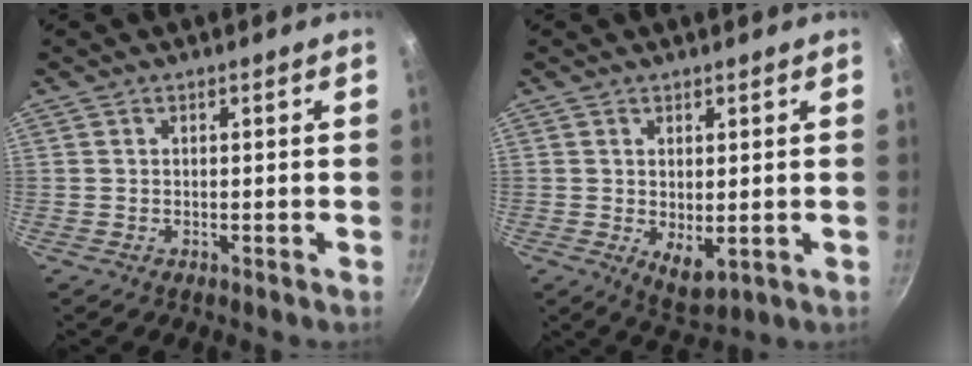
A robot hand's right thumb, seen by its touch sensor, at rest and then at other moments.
{"total": 5.3, "force": [0.1, 2.6, 4.6], "torque": [-0.065, -0.018, 0.012]}